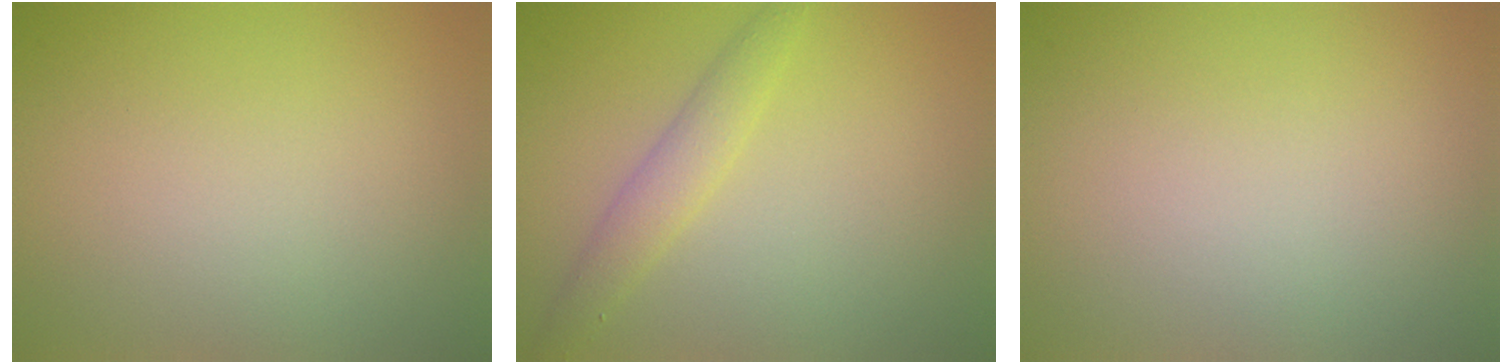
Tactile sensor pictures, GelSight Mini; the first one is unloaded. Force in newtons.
{"total": 2.2, "press": 2.2, "slide": 0.1}
{"total": 0.0}